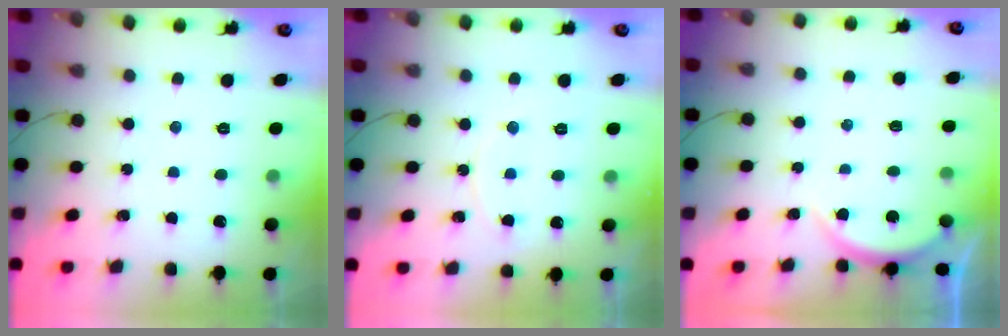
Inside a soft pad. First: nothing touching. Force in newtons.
{"total": 6.1, "press": 6.1, "slide": 0.5}
{"total": 4.1, "press": 4.0, "slide": 0.5}